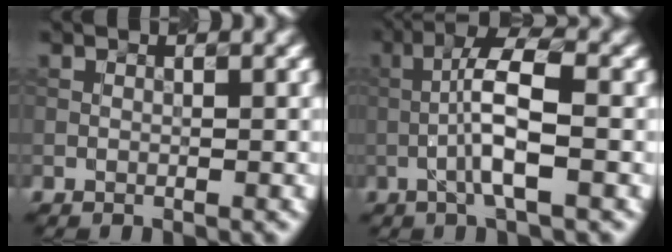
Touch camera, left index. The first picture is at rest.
{"total": 5.0, "force": [-1.1, 0.7, 4.9], "torque": [-0.091, 0.018, -0.029]}